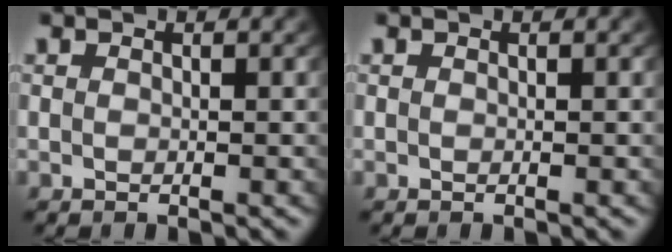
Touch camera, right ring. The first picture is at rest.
{"total": 0.0}